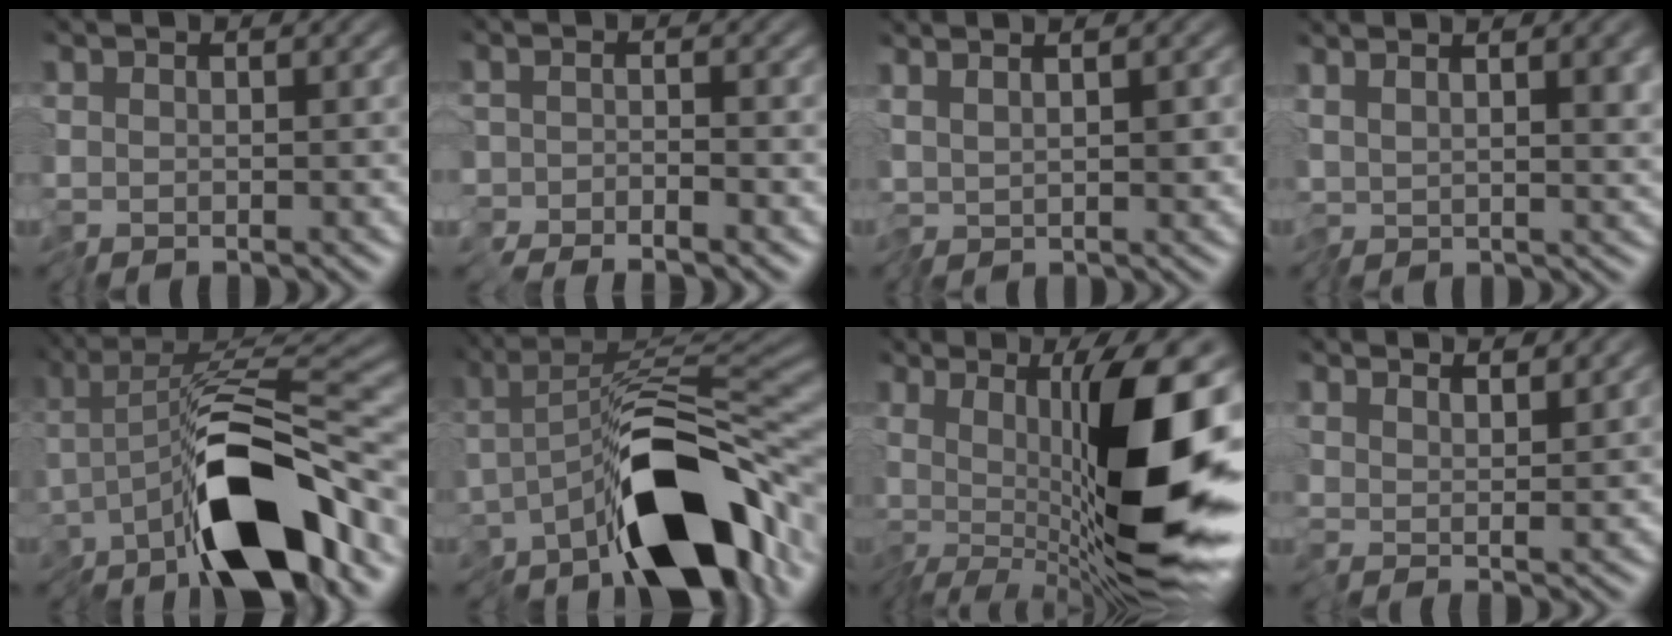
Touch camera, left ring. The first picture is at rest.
{"total": 1.4, "force": [-1.4, -0.4, -0.2], "torque": [0.004, -0.010, -0.029]}
{"total": 1.6, "force": [0.5, -0.1, 1.6], "torque": [-0.036, -0.002, 0.012]}
{"total": 5.4, "force": [1.9, 1.6, 4.8], "torque": [-0.081, 0.002, 0.031]}
{"total": 10.6, "force": [-4.8, 2.8, 9.0], "torque": [-0.130, 0.006, -0.093]}
{"total": 12.6, "force": [-5.2, 4.7, 10.4], "torque": [-0.129, -0.002, -0.092]}
{"total": 14.2, "force": [-0.1, 4.4, 13.5], "torque": [-0.204, -0.001, -0.006]}
{"total": 3.9, "force": [3.6, 0.3, 1.5], "torque": [-0.021, 0.012, 0.039]}